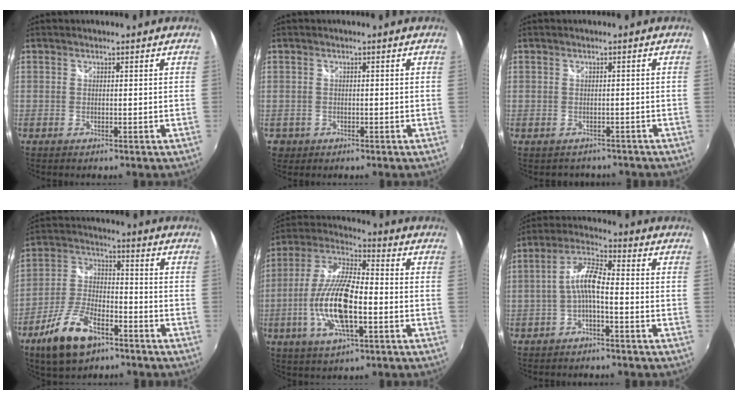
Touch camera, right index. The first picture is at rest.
{"total": 1.8, "force": [-0.4, 1.7, 0.2], "torque": [-0.004, 0.002, -0.004]}
{"total": 2.8, "force": [-1.8, 2.1, 0.2], "torque": [-0.002, 0.005, -0.020]}
{"total": 12.9, "force": [-7.9, 5.6, 8.5], "torque": [-0.183, -0.002, -0.147]}
{"total": 15.5, "force": [-3.8, 5.1, 14.1], "torque": [-0.285, -0.006, -0.074]}
{"total": 6.2, "force": [-2.0, 1.4, 5.7], "torque": [-0.127, 0.017, -0.038]}